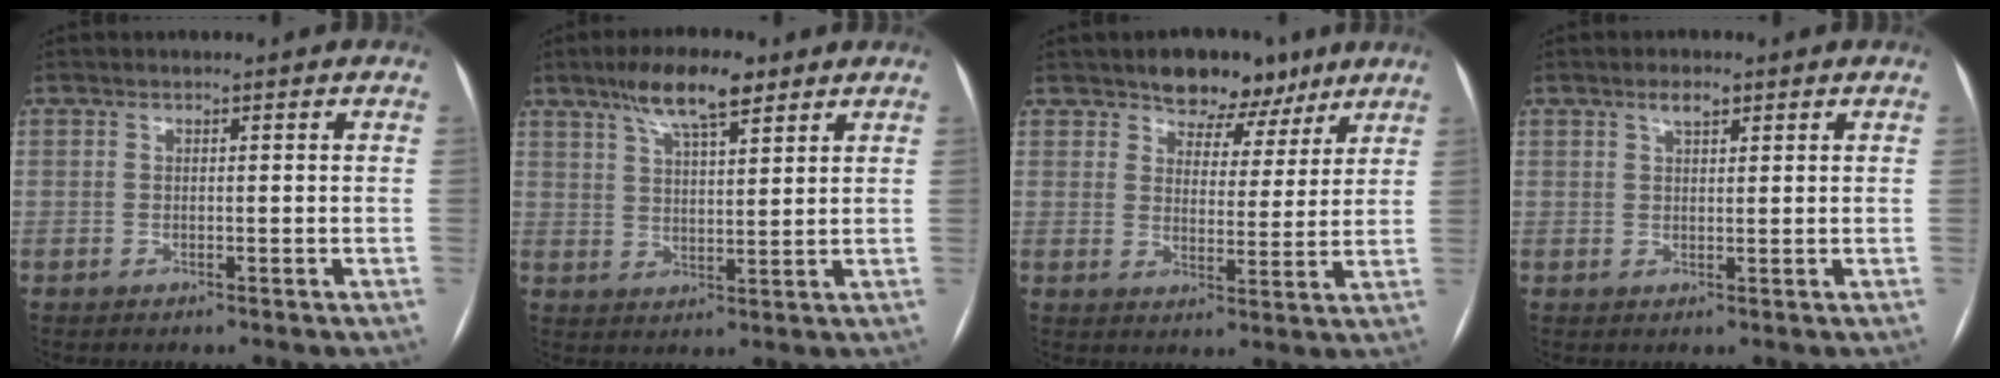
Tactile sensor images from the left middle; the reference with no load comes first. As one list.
[{"total": 8.8, "force": [6.0, 2.0, 6.2], "torque": [-0.116, 0.011, 0.105]}, {"total": 8.0, "force": [6.0, 4.4, 2.7], "torque": [-0.025, 0.006, 0.089]}, {"total": 2.3, "force": [1.5, 0.8, 1.6], "torque": [-0.034, 0.003, 0.028]}]